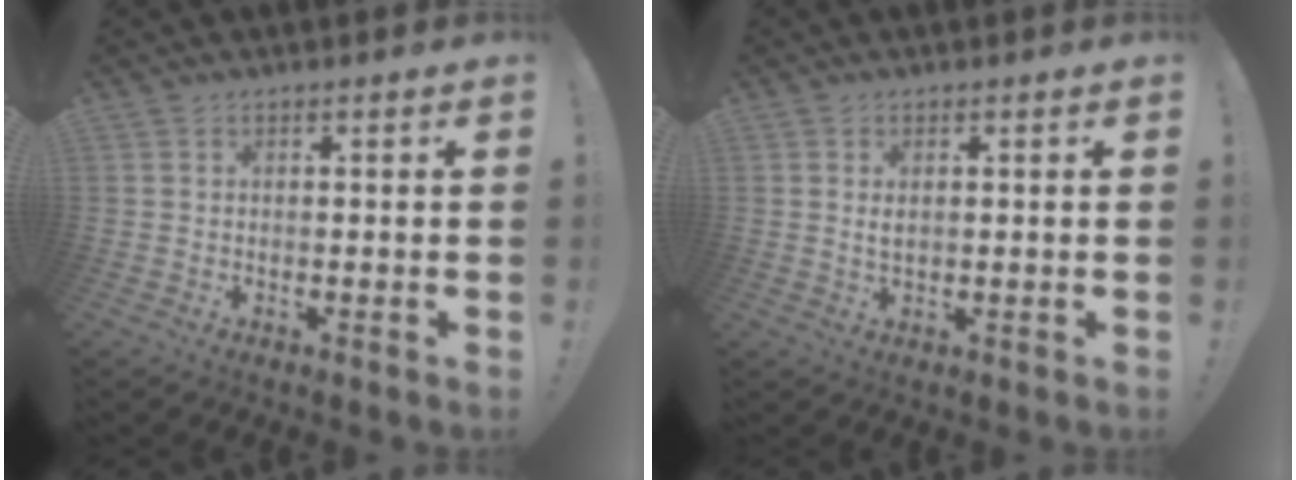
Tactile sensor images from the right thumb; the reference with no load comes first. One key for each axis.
{"total": 1.9, "fx": 0.7, "fy": 0.9, "fz": 1.5, "tx": -0.024, "ty": -0.002, "tz": 0.010}